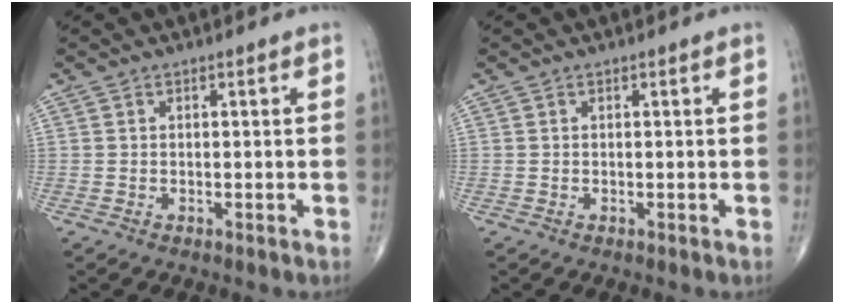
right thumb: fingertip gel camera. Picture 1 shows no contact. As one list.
[{"total": 0.0}]